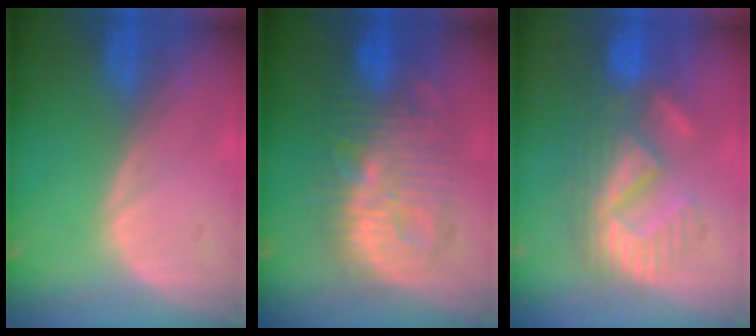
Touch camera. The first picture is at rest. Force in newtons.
{"total": 10.4, "press": 10.4, "slide": 0.4}
{"total": 9.0, "press": 8.8, "slide": 1.9}